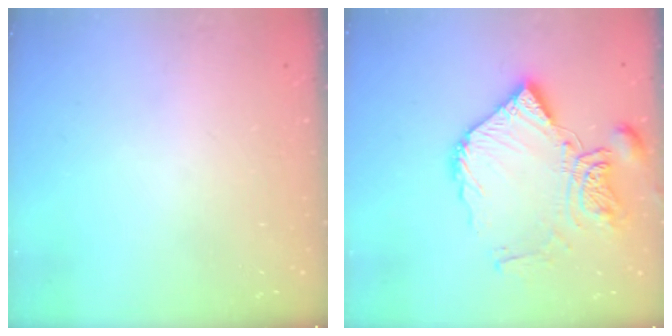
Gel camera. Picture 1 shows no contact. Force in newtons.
{"total": 15.8, "press": 15.7, "slide": 1.4}